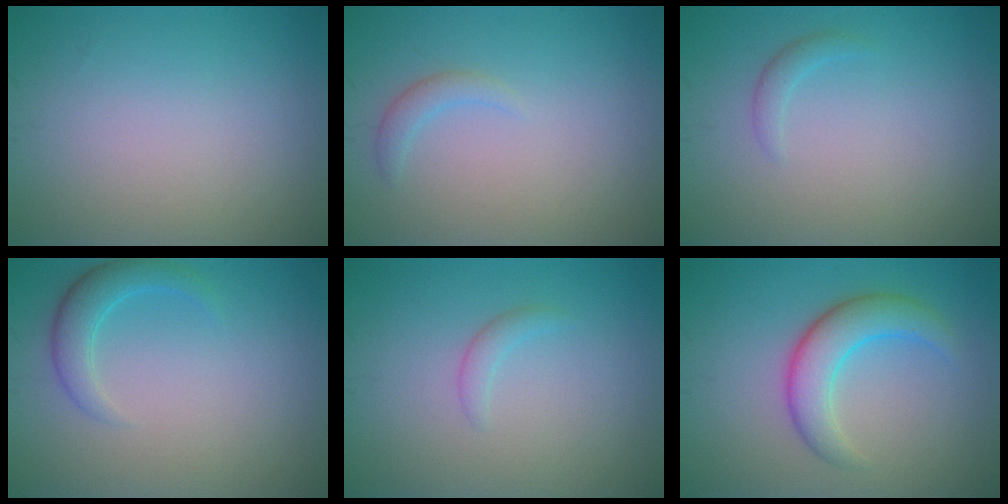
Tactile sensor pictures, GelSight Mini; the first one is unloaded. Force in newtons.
{"total": 1.3, "press": 1.3, "slide": 0.1}
{"total": 1.0, "press": 1.0, "slide": 0.0}
{"total": 2.7, "press": 2.7, "slide": 0.1}
{"total": 1.0, "press": 1.0, "slide": 0.1}
{"total": 4.5, "press": 4.5, "slide": 0.3}